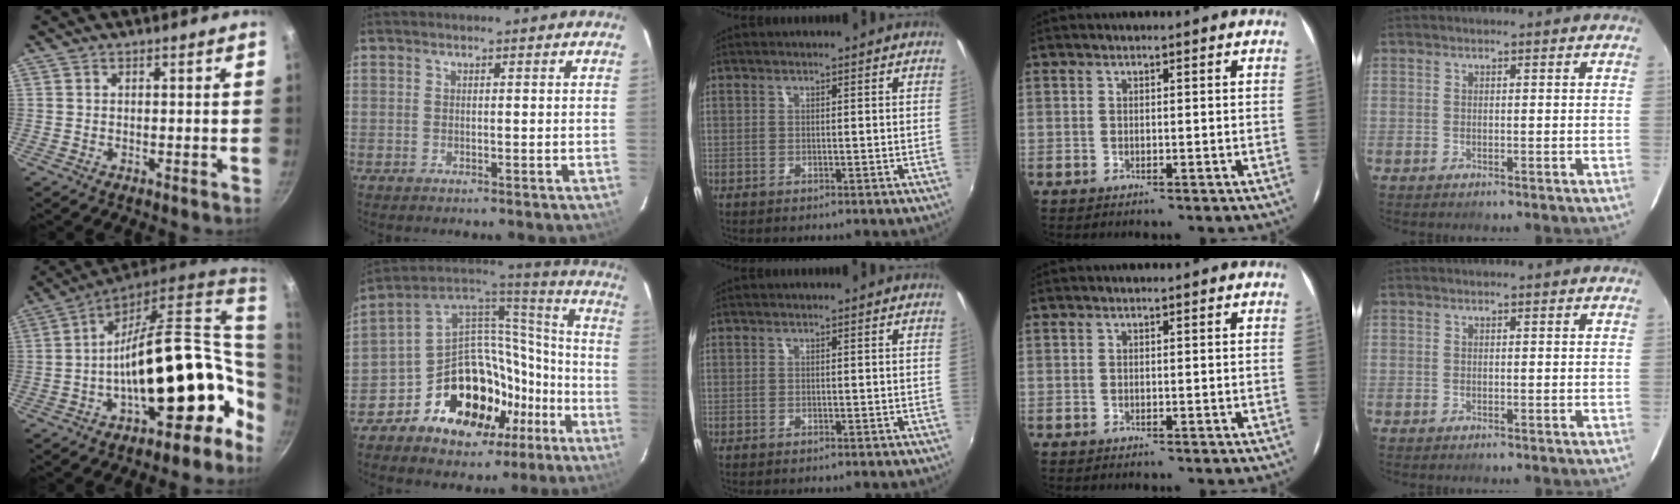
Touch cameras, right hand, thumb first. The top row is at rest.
{"thumb": {"total": 20.5, "force": [-0.4, 10.4, 17.7], "torque": [-0.203, 0.031, 0.005]}, "index": {"total": 20.7, "force": [-11.2, 15.4, 8.2], "torque": [-0.169, 0.080, -0.156]}}